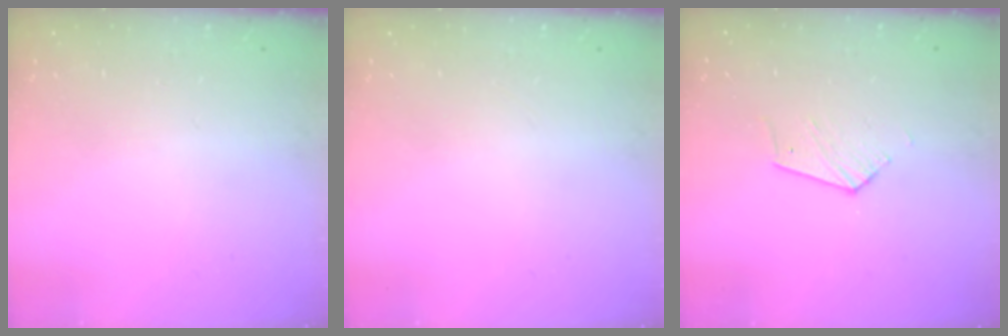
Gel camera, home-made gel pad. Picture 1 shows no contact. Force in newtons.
{"total": 0.0}
{"total": 4.1, "press": 4.1, "slide": 0.4}